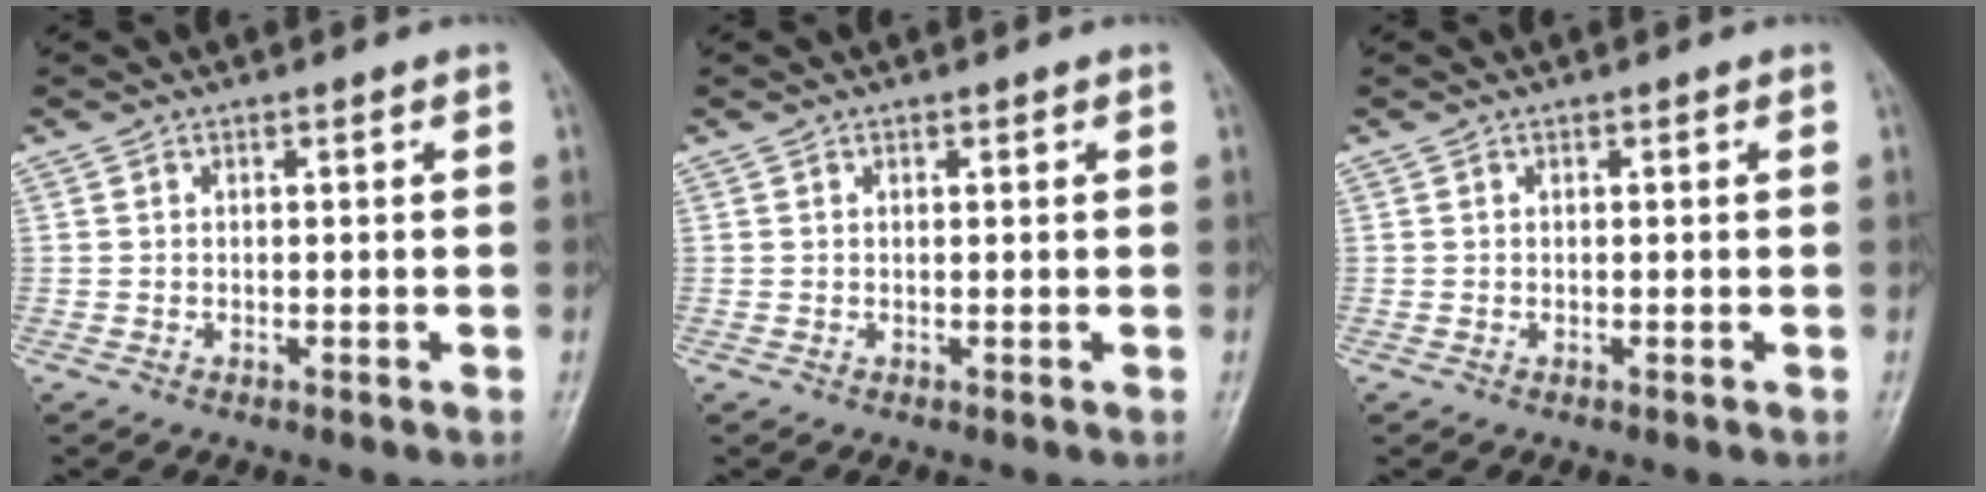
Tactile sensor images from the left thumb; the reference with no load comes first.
{"total": 0.6, "force": [0.3, 0.3, 0.3], "torque": [-0.003, -0.001, 0.003]}
{"total": 0.0}